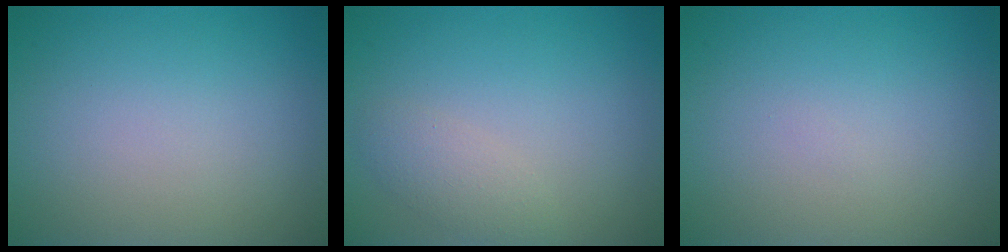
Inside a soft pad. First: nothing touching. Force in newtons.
{"total": 1.9, "press": 1.9, "slide": 0.1}
{"total": 0.0}